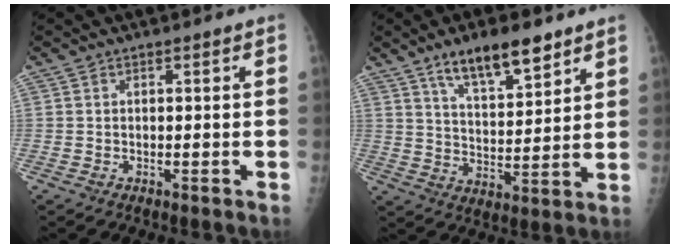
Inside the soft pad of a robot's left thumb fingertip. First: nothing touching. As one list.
[{"total": 12.1, "force": [8.2, 3.9, 8.0], "torque": [-0.111, -0.044, 0.144]}]